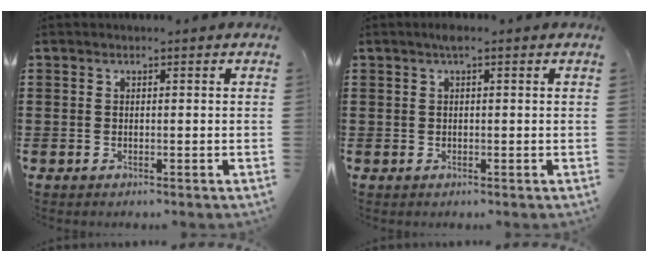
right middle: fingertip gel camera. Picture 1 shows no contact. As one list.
[{"total": 0.9, "force": [0.1, 0.5, 0.7], "torque": [-0.015, 0.005, 0.000]}]